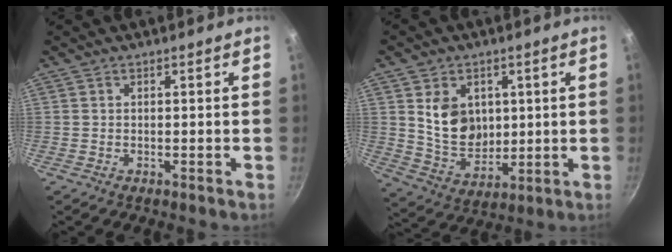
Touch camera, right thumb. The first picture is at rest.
{"total": 11.2, "force": [2.5, 8.6, 6.7], "torque": [-0.089, -0.025, 0.059]}